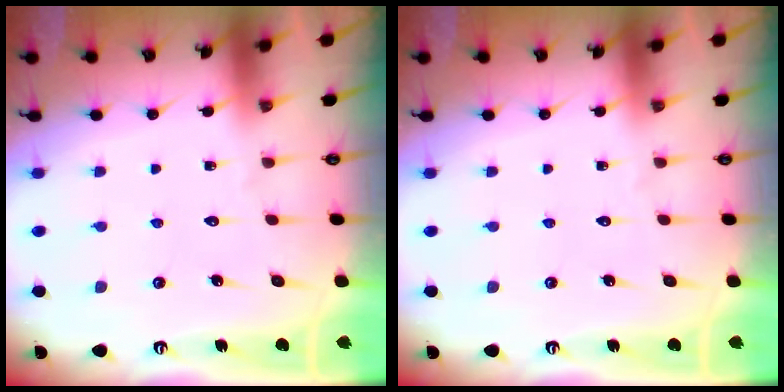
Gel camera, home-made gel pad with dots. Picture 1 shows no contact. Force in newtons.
{"total": 0.0}